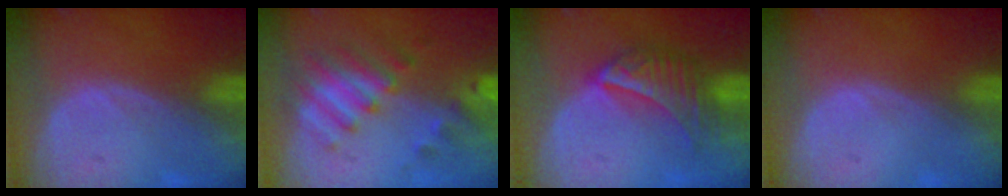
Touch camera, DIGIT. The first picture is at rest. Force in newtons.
{"total": 7.6, "press": 7.0, "slide": 3.0}
{"total": 7.4, "press": 6.5, "slide": 3.6}
{"total": 0.0}